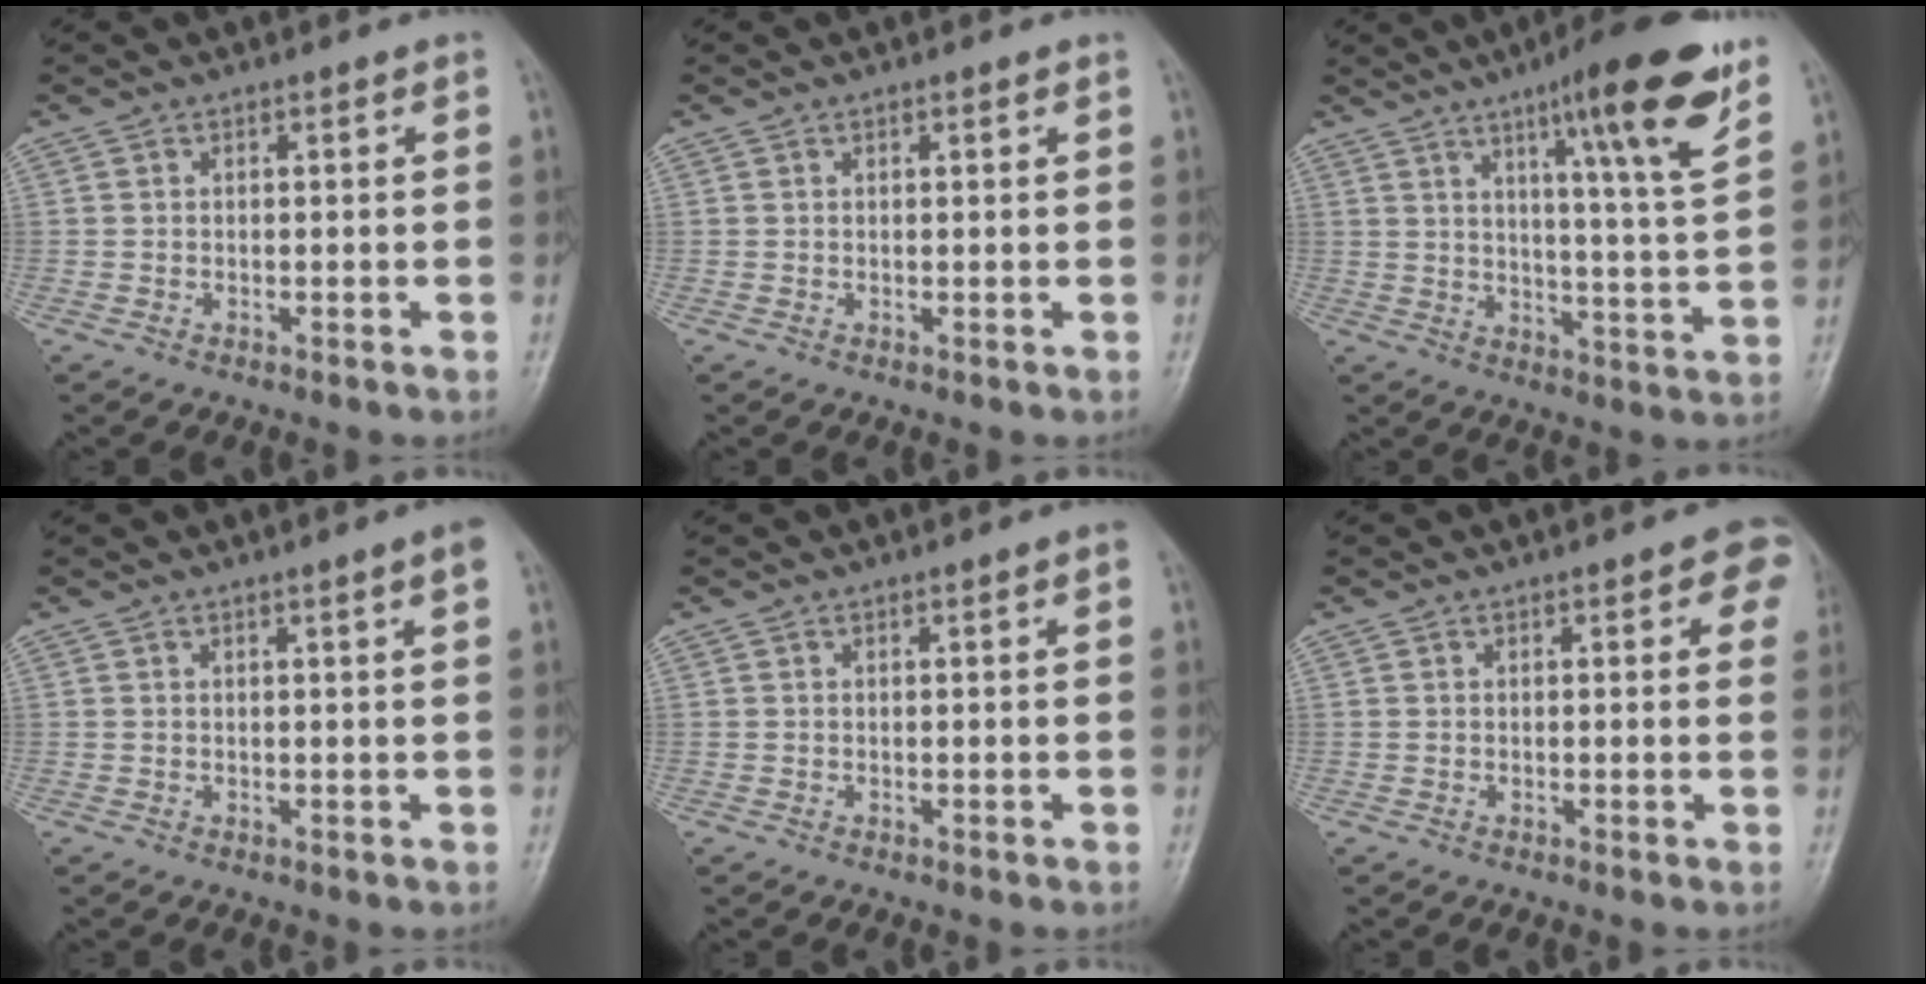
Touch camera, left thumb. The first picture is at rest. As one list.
[{"total": 0.6, "force": [0.4, 0.1, 0.5], "torque": [-0.006, 0.000, 0.005]}, {"total": 16.4, "force": [9.4, 1.7, 13.3], "torque": [-0.180, -0.048, 0.138]}, {"total": 2.6, "force": [1.2, -0.2, 2.3], "torque": [-0.036, -0.002, 0.017]}, {"total": 1.0, "force": [0.4, 0.1, 1.0], "torque": [-0.017, 0.002, 0.004]}, {"total": 5.3, "force": [2.2, 2.1, 4.3], "torque": [-0.024, -0.001, 0.016]}]